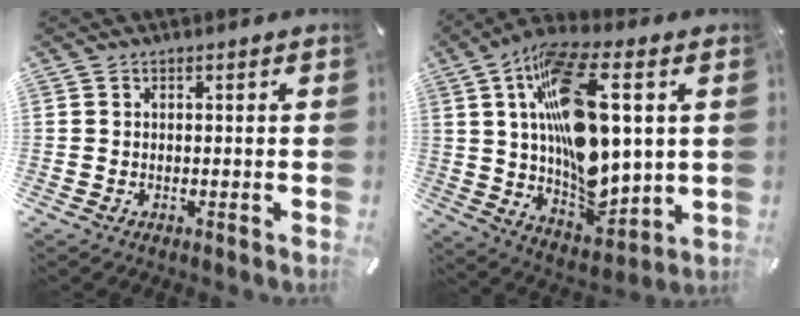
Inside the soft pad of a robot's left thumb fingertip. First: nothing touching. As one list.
[{"total": 22.1, "force": [5.5, 10.6, 18.7], "torque": [-0.342, -0.019, 0.094]}]